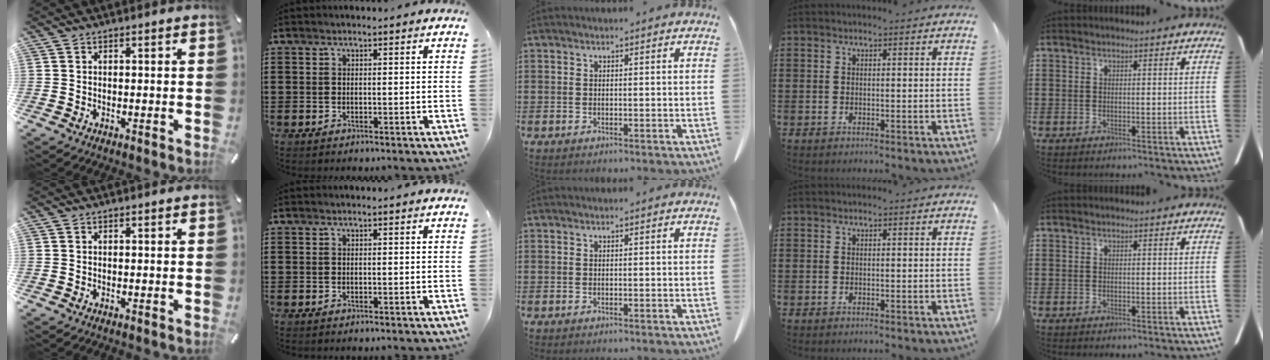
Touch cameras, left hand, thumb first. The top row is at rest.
{}